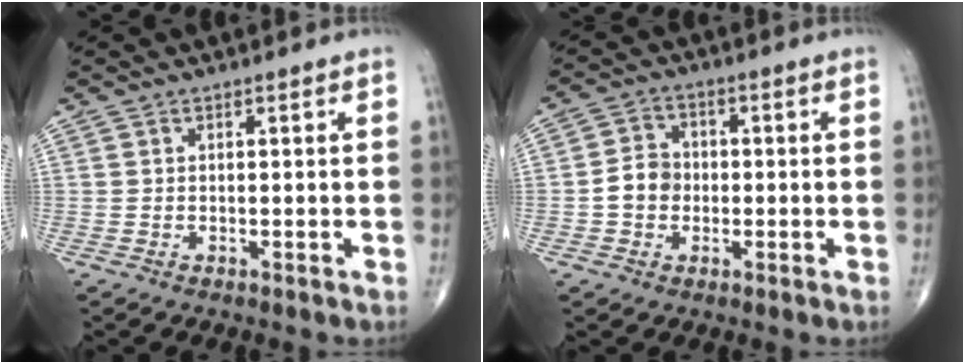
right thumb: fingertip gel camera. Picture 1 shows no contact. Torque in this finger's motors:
{"motor_torque": [0.30, 1.26, 0.66, 0.04, 0.02]}